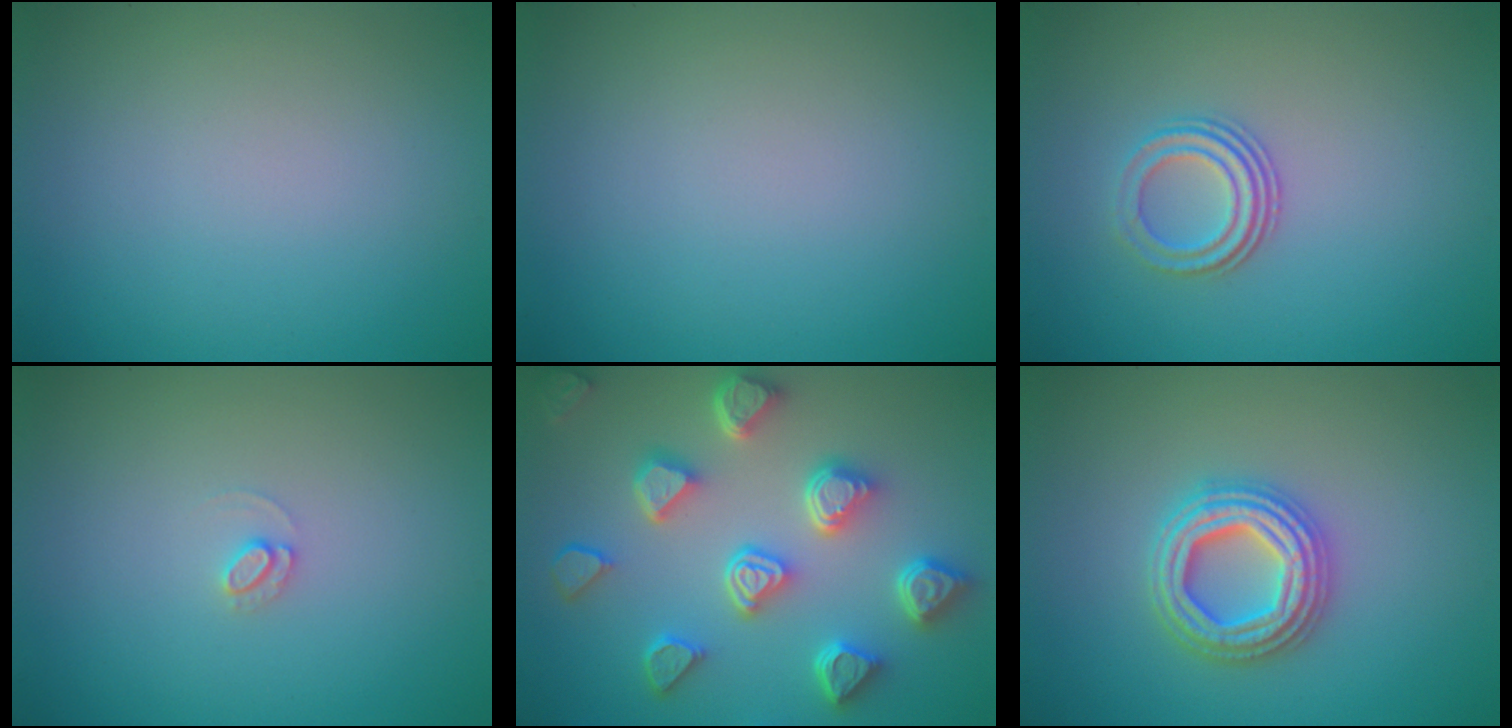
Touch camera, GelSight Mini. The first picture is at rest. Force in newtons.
{"total": 0.0}
{"total": 2.8, "press": 2.1, "slide": 1.9}
{"total": 0.9, "press": 0.9, "slide": 0.1}
{"total": 7.2, "press": 5.8, "slide": 4.3}
{"total": 4.6, "press": 4.5, "slide": 0.8}